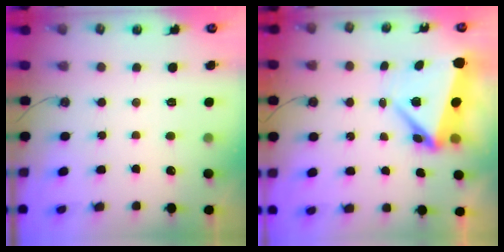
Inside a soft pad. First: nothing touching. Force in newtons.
{"total": 7.5, "press": 7.2, "slide": 1.8}